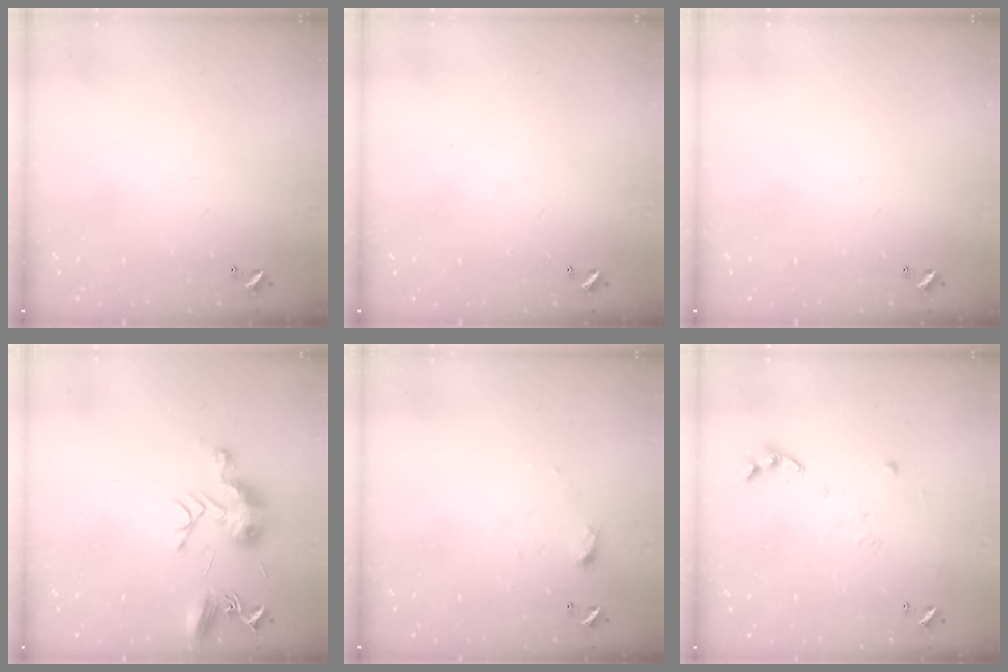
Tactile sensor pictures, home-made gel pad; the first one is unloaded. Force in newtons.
{"total": 0.0}
{"total": 0.0}
{"total": 9.6, "press": 9.6, "slide": 0.4}
{"total": 4.0, "press": 4.0, "slide": 0.5}
{"total": 5.8, "press": 5.8, "slide": 0.6}